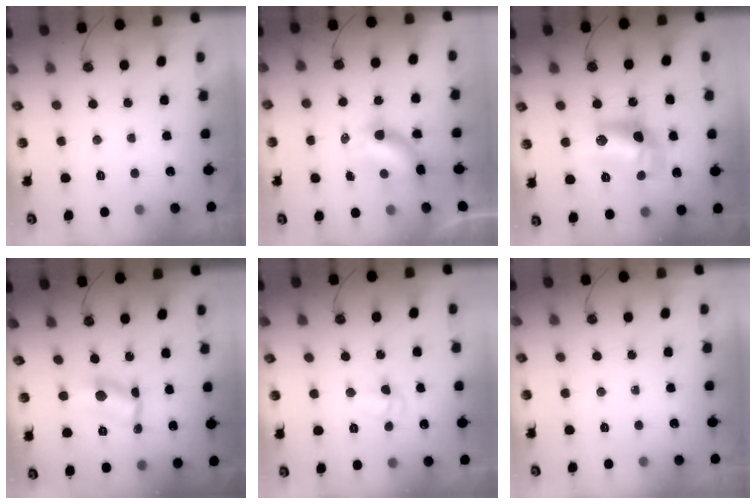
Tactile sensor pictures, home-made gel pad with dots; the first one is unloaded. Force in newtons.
{"total": 7.6, "press": 6.8, "slide": 3.3}
{"total": 12.2, "press": 12.2, "slide": 0.7}
{"total": 3.8, "press": 3.8, "slide": 0.1}
{"total": 4.0, "press": 3.9, "slide": 1.0}
{"total": 0.0}